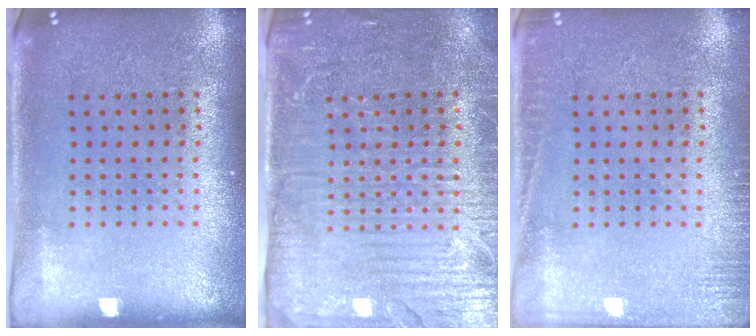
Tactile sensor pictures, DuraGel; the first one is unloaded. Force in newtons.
{"total": 4.3, "press": 3.9, "slide": 1.8}
{"total": 1.9, "press": 1.9, "slide": 0.4}